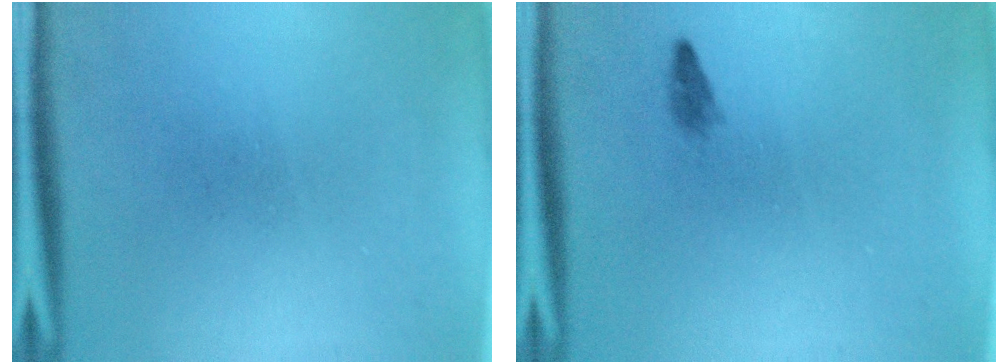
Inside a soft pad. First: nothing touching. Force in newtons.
{"total": 0.8}